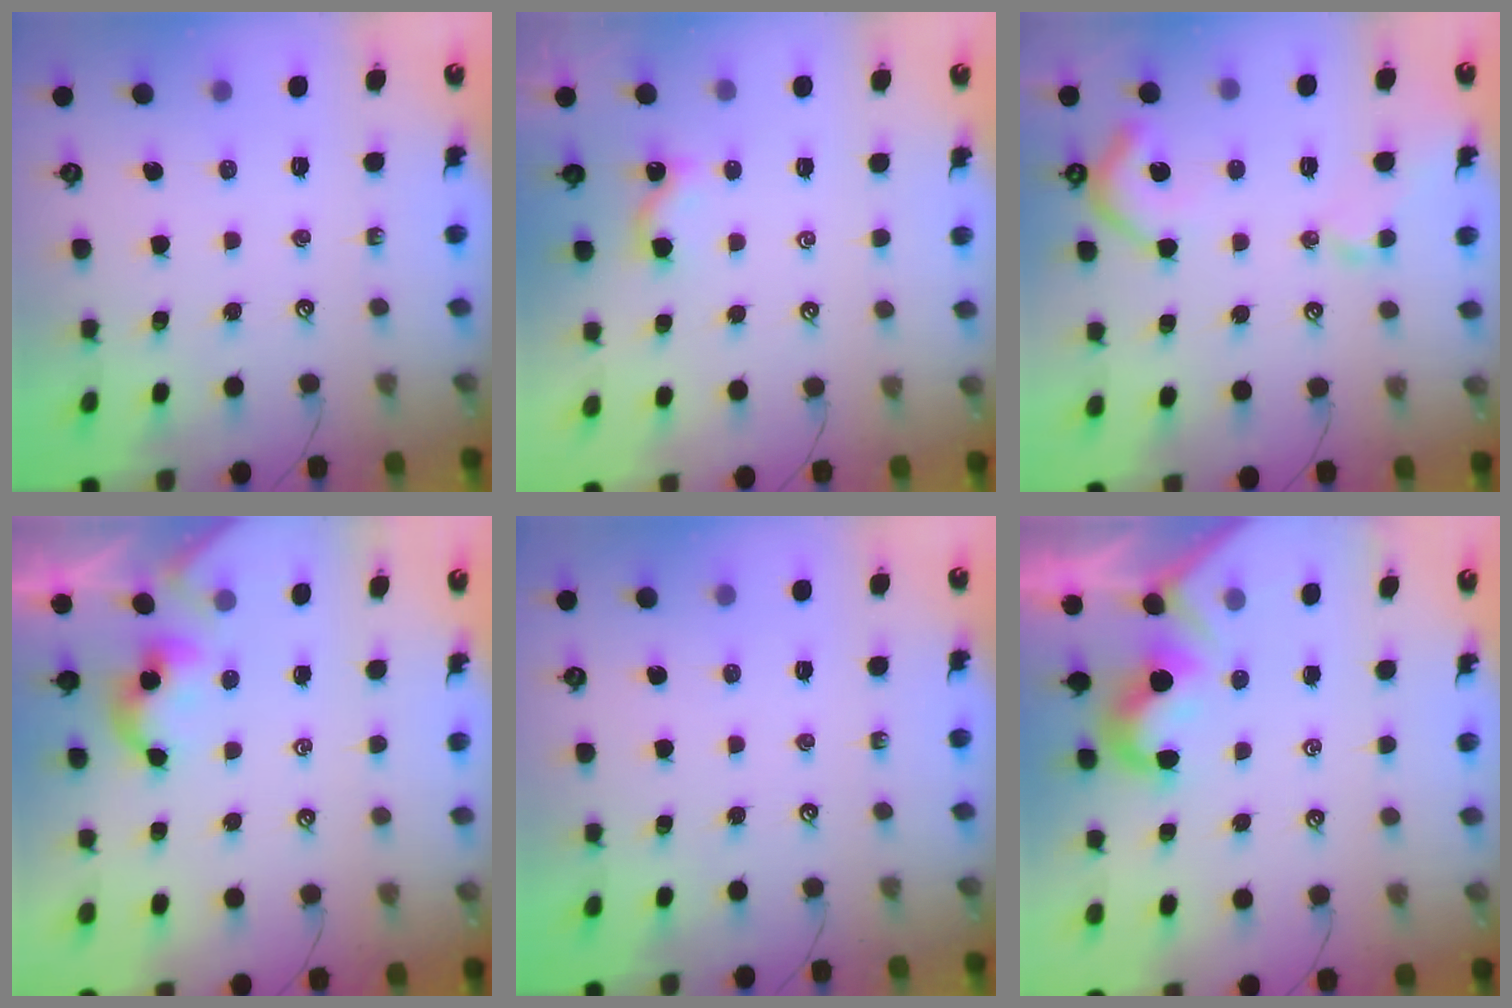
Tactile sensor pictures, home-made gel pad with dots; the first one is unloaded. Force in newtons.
{"total": 1.1, "press": 1.0, "slide": 0.5}
{"total": 6.9, "press": 6.9, "slide": 1.0}
{"total": 0.6, "press": 0.5, "slide": 0.2}
{"total": 0.0}
{"total": 2.0, "press": 1.8, "slide": 0.9}